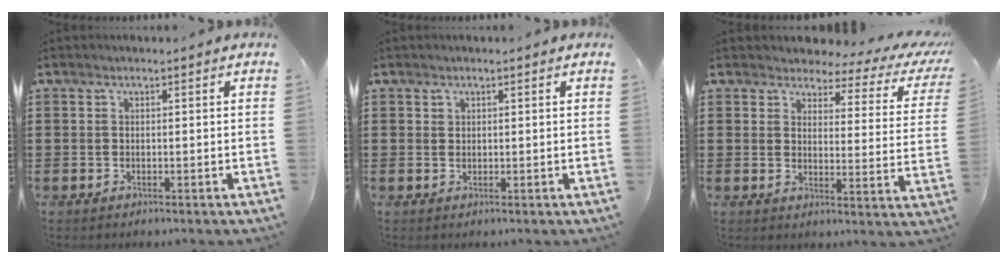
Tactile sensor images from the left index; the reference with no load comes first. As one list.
[{"total": 0.7, "force": [0.5, 0.5, 0.1], "torque": [-0.004, 0.003, 0.009]}, {"total": 3.5, "force": [2.7, 1.4, 1.7], "torque": [-0.043, -0.015, 0.039]}]